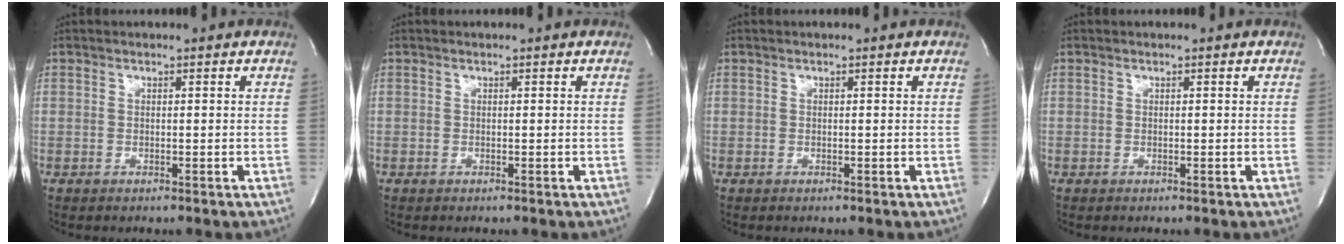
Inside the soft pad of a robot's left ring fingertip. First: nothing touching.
{"total": 0.0}
{"total": 0.0}
{"total": 0.0}